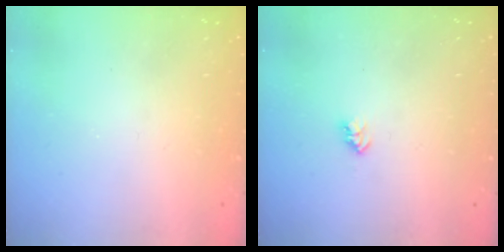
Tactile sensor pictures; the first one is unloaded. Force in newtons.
{"total": 2.7, "press": 2.7, "slide": 0.4}